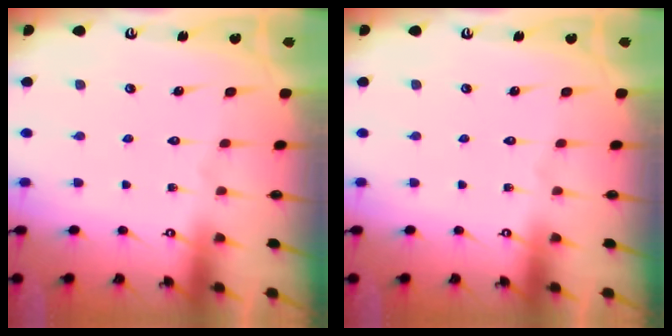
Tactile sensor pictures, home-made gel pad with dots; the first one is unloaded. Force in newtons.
{"total": 0.0}